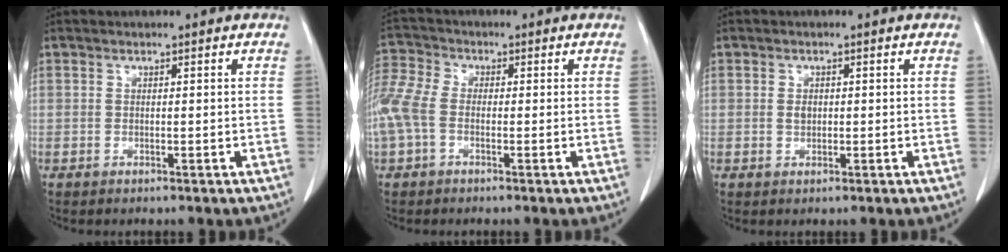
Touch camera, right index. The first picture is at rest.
{"total": 11.6, "force": [-1.6, 8.0, 8.2], "torque": [-0.242, 0.021, -0.032]}
{"total": 1.2, "force": [0.0, 0.9, 0.9], "torque": [-0.018, 0.001, 0.002]}